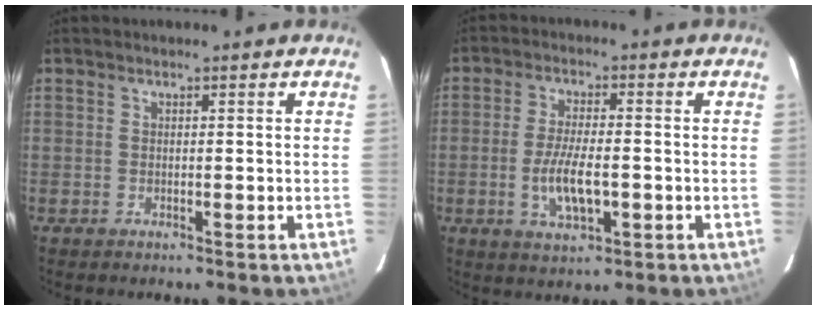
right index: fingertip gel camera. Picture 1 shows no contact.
{"total": 7.7, "force": [-1.9, 2.6, 7.0], "torque": [-0.141, -0.006, -0.032]}